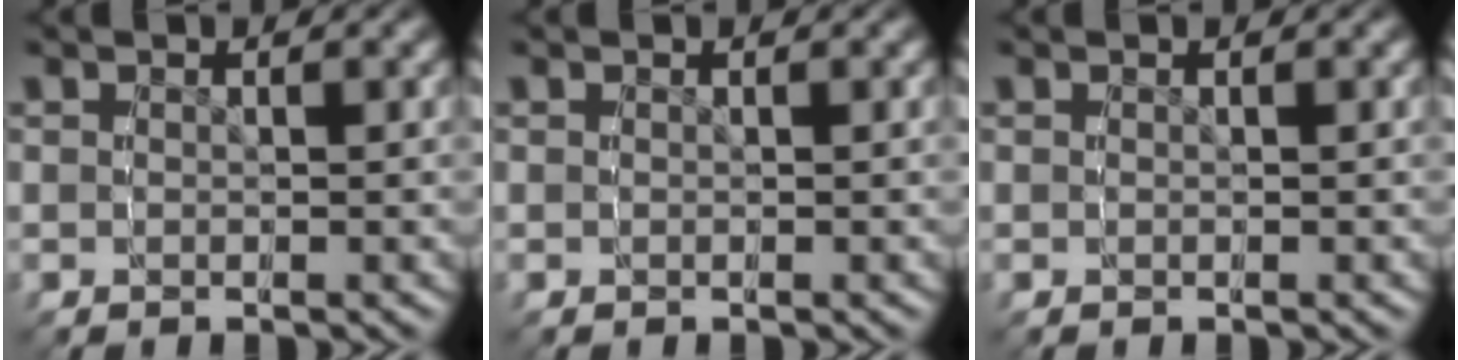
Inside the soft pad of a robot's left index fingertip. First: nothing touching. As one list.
[{"total": 0.0}, {"total": 0.0}]